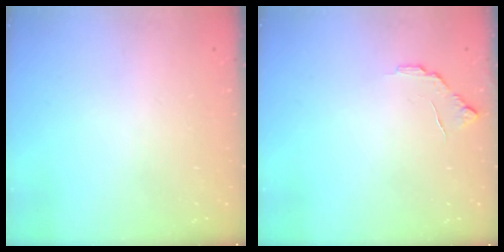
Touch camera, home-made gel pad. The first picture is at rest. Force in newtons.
{"total": 6.3, "press": 6.2, "slide": 0.6}